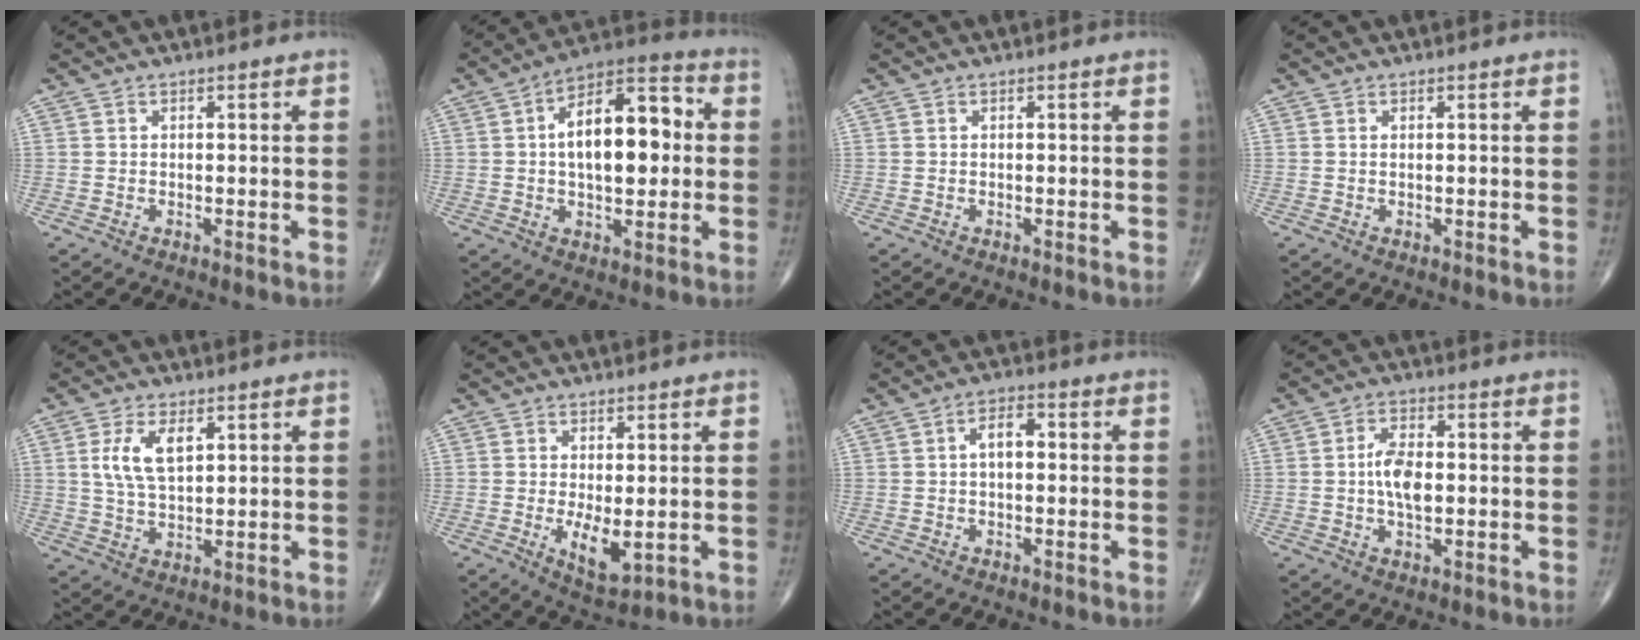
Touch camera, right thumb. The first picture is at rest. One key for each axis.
{"total": 16.4, "fx": 1.5, "fy": 8.3, "fz": 14.1, "tx": -0.196, "ty": 0.026, "tz": 0.015}
{"total": 0.0}
{"total": 0.0}
{"total": 7.6, "fx": 2.4, "fy": 3.8, "fz": 6.1, "tx": -0.118, "ty": -0.007, "tz": 0.052}
{"total": 5.8, "fx": -0.7, "fy": 2.4, "fz": 5.2, "tx": -0.082, "ty": -0.017, "tz": -0.001}
{"total": 6.0, "fx": 0.4, "fy": 3.3, "fz": 5.0, "tx": -0.071, "ty": 0.022, "tz": -0.003}
{"total": 6.4, "fx": -0.2, "fy": 3.3, "fz": 5.5, "tx": -0.096, "ty": 0.005, "tz": -0.009}